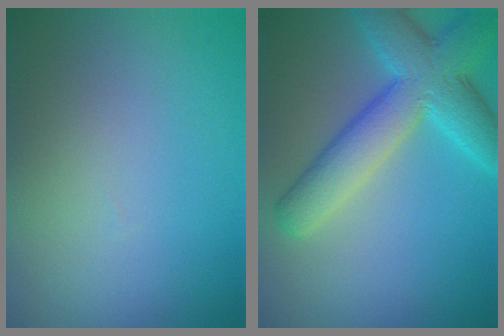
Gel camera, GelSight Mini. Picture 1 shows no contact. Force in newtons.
{"total": 7.3, "press": 7.3, "slide": 0.3}